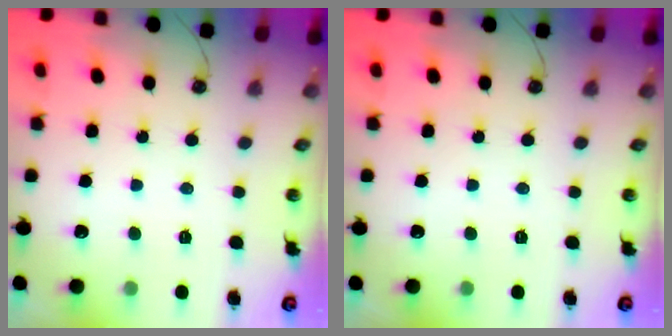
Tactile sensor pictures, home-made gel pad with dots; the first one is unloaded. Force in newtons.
{"total": 0.0}